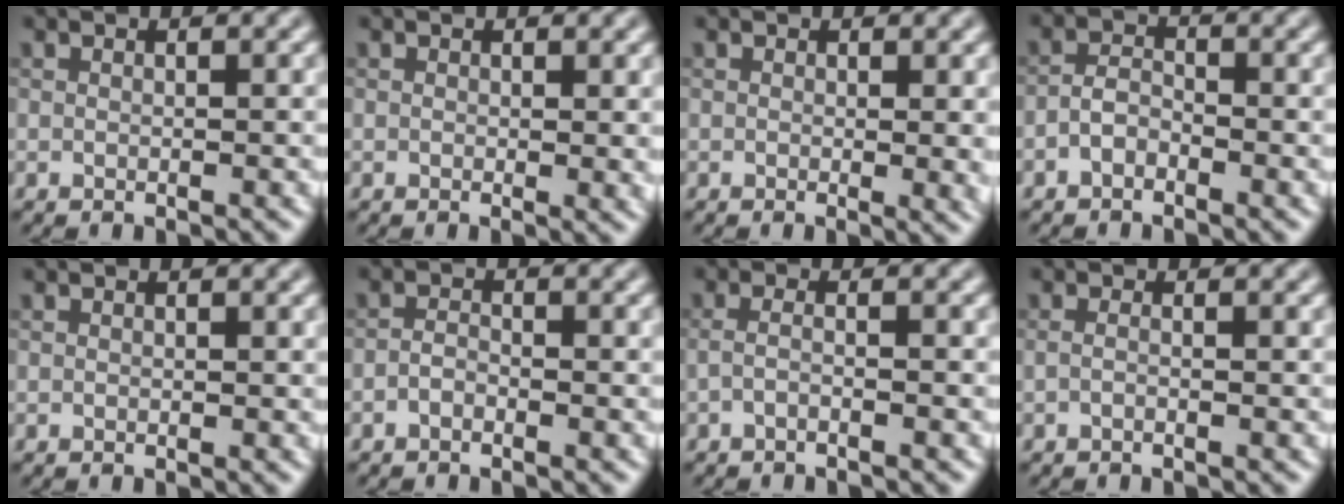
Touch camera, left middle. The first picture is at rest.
{"total": 1.1, "force": [0.2, 0.3, 1.0], "torque": [-0.010, -0.005, 0.003]}
{"total": 1.9, "force": [0.2, 0.5, 1.8], "torque": [-0.021, -0.008, 0.003]}
{"total": 1.6, "force": [-1.1, 0.8, 0.9], "torque": [-0.017, 0.006, -0.026]}
{"total": 0.0}
{"total": 1.0, "force": [-0.7, 0.4, 0.5], "torque": [-0.011, 0.003, -0.017]}
{"total": 1.4, "force": [-0.8, 0.3, 1.1], "torque": [-0.017, -0.004, -0.022]}
{"total": 0.8, "force": [-0.3, 0.3, 0.7], "torque": [-0.014, -0.007, -0.012]}